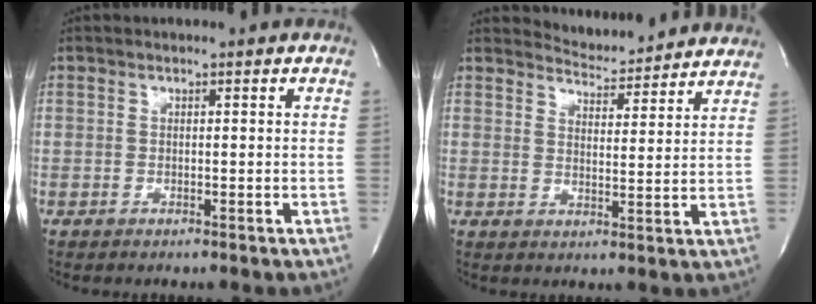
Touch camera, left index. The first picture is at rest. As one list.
[{"total": 8.8, "force": [8.7, 1.1, 0.4], "torque": [-0.008, -0.003, 0.109]}]